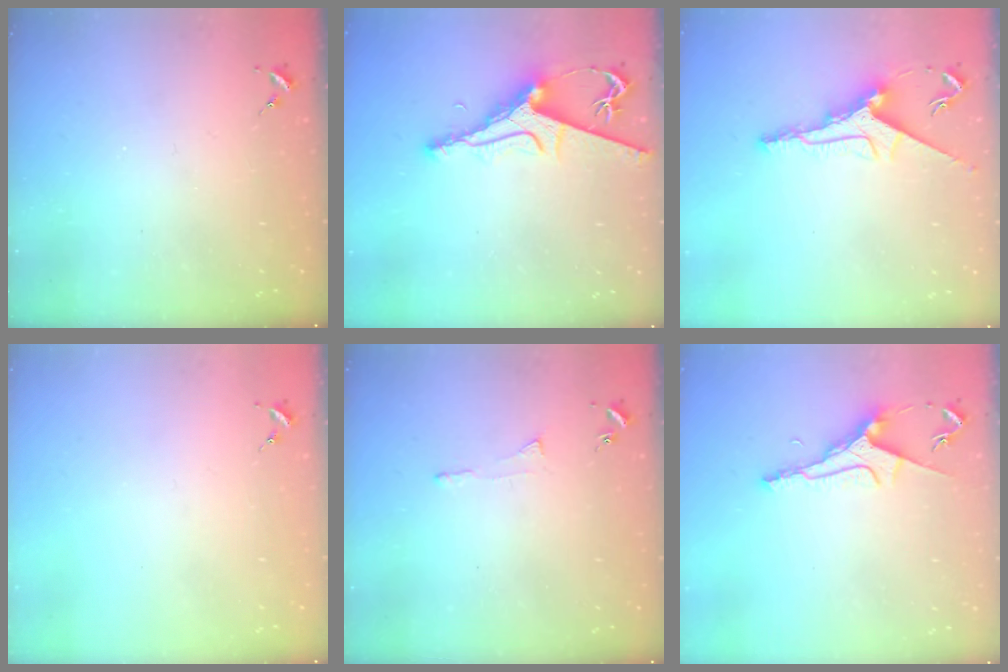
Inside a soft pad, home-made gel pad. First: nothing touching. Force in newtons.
{"total": 9.2, "press": 9.1, "slide": 1.2}
{"total": 9.9, "press": 9.9, "slide": 0.4}
{"total": 0.0}
{"total": 3.0, "press": 2.9, "slide": 0.5}
{"total": 9.5, "press": 9.4, "slide": 1.1}